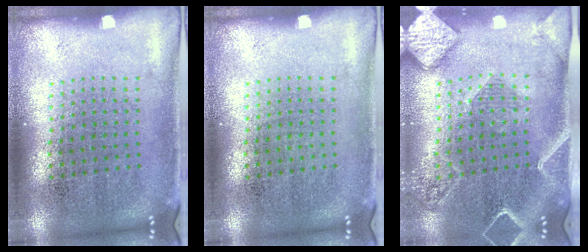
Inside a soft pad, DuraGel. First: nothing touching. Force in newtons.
{"total": 0.0}
{"total": 2.6, "press": 2.2, "slide": 1.3}